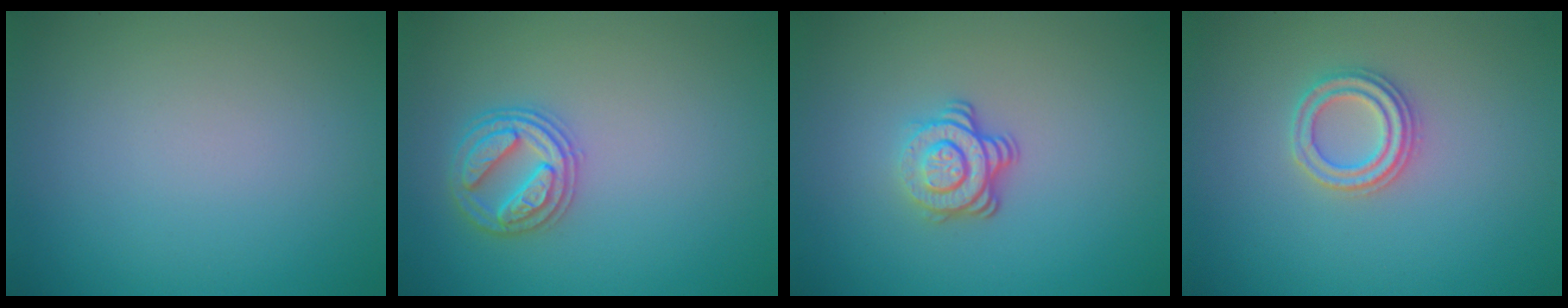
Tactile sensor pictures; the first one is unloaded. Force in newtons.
{"total": 2.9, "press": 2.9, "slide": 0.4}
{"total": 3.7, "press": 2.6, "slide": 2.6}
{"total": 2.4, "press": 2.3, "slide": 0.4}